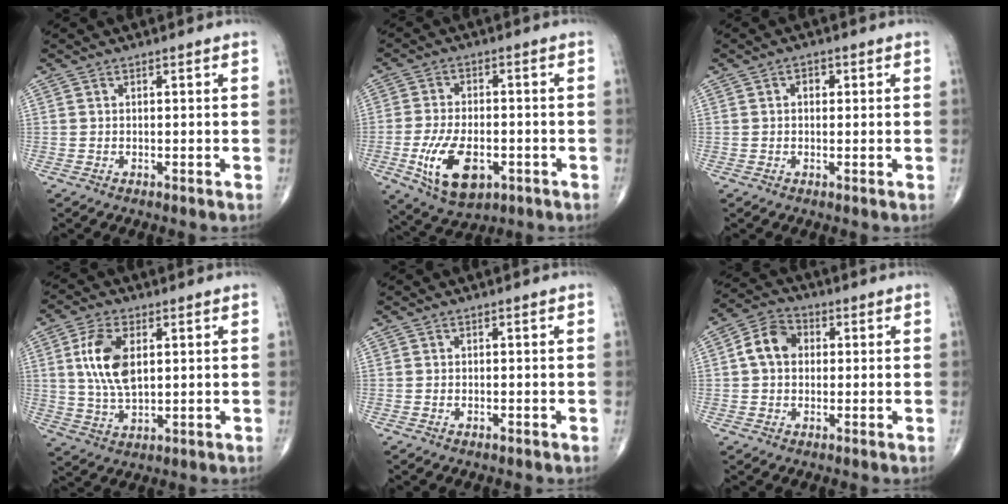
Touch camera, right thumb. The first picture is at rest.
{"total": 12.2, "force": [-4.0, 6.4, 9.5], "torque": [-0.170, 0.002, -0.061]}
{"total": 2.1, "force": [0.5, 1.5, 1.3], "torque": [-0.010, 0.002, 0.004]}
{"total": 10.1, "force": [2.3, 5.3, 8.3], "torque": [-0.161, -0.008, 0.045]}
{"total": 0.6, "force": [-0.3, 0.3, 0.4], "torque": [-0.010, 0.004, -0.004]}
{"total": 7.2, "force": [0.8, 5.6, 4.5], "torque": [-0.071, 0.020, 0.004]}